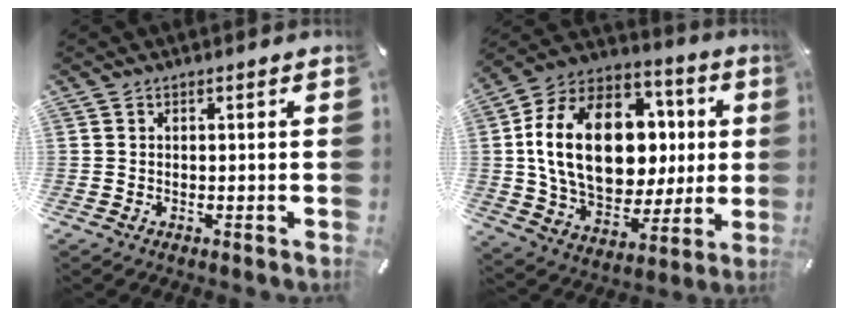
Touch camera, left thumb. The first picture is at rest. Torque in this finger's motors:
{"motor_torque": [1.88, 2.42, 2.77, 0.00, 0.69]}